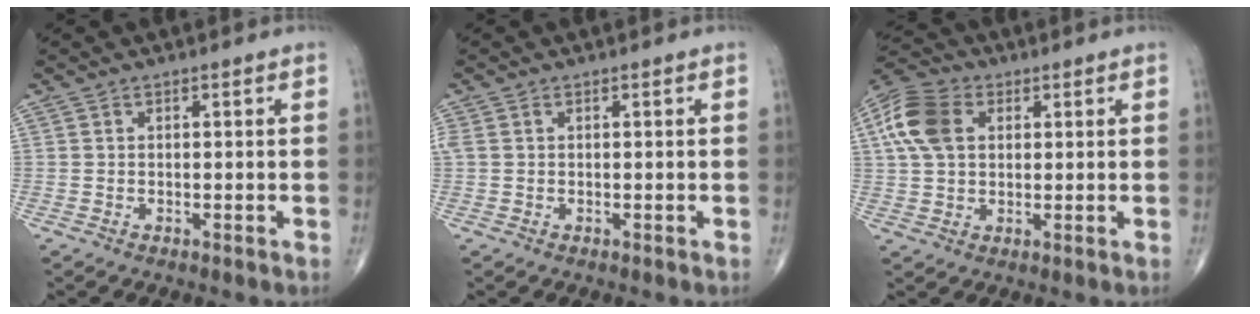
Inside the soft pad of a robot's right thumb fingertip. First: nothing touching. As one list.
[{"total": 1.5, "force": [0.4, 0.9, 1.1], "torque": [-0.041, 0.018, 0.015]}, {"total": 11.1, "force": [2.9, 7.7, 7.5], "torque": [-0.149, 0.015, 0.048]}]